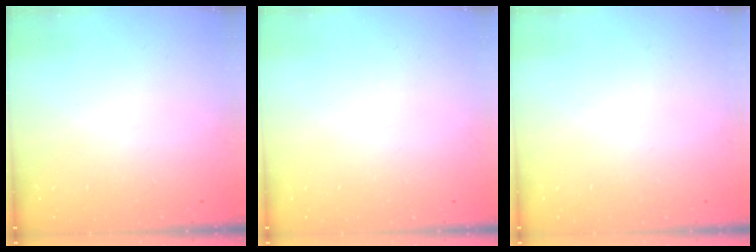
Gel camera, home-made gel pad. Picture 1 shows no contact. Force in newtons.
{"total": 0.0}
{"total": 0.0}